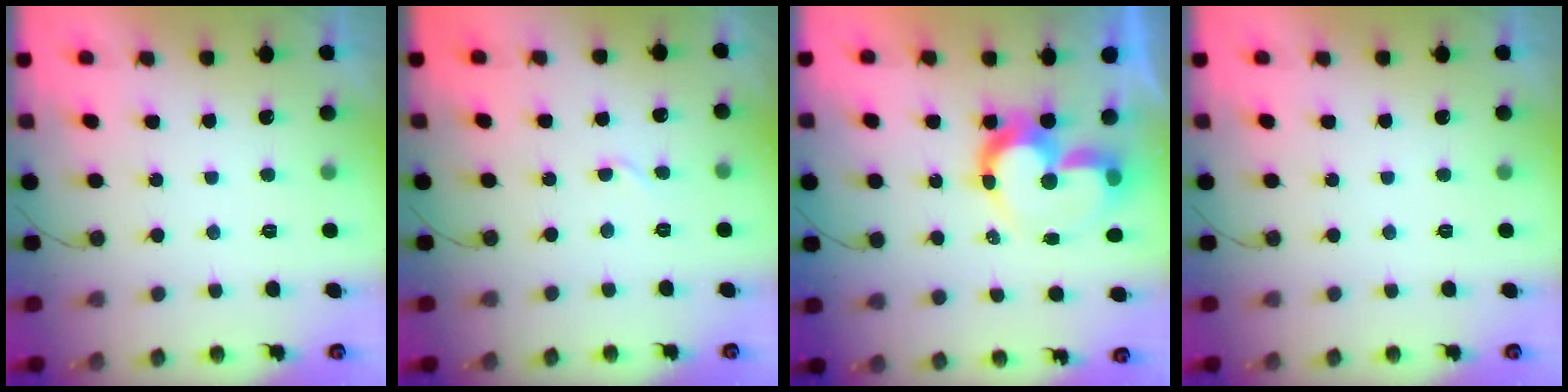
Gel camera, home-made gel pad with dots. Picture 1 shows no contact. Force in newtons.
{"total": 2.7, "press": 2.7, "slide": 0.3}
{"total": 12.2, "press": 12.1, "slide": 1.0}
{"total": 0.0}